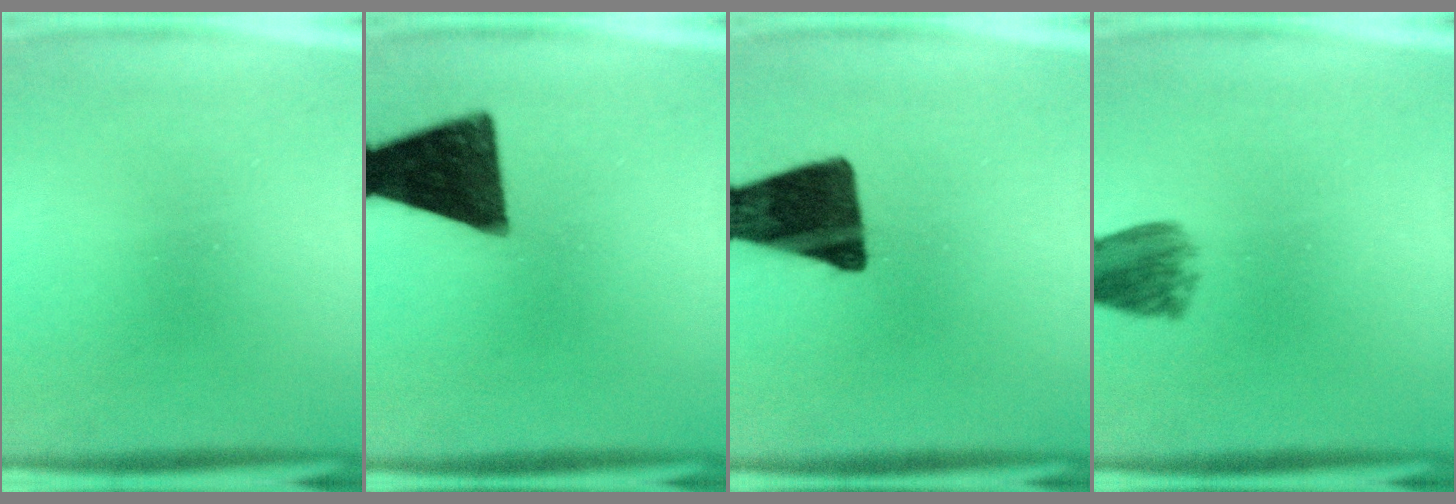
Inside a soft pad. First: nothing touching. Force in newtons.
{"total": 15.1}
{"total": 16.1}
{"total": 4.6}